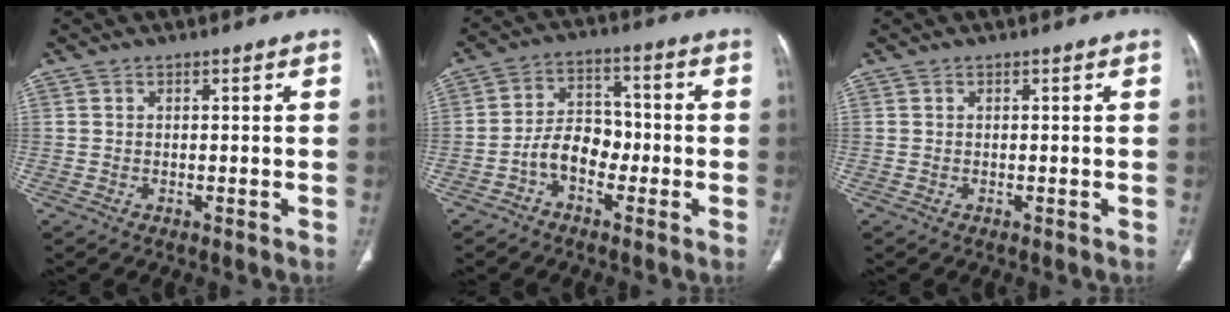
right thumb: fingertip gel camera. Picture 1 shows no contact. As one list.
[{"total": 7.3, "force": [-2.8, 4.9, 4.6], "torque": [-0.057, 0.036, -0.062]}, {"total": 0.0}]